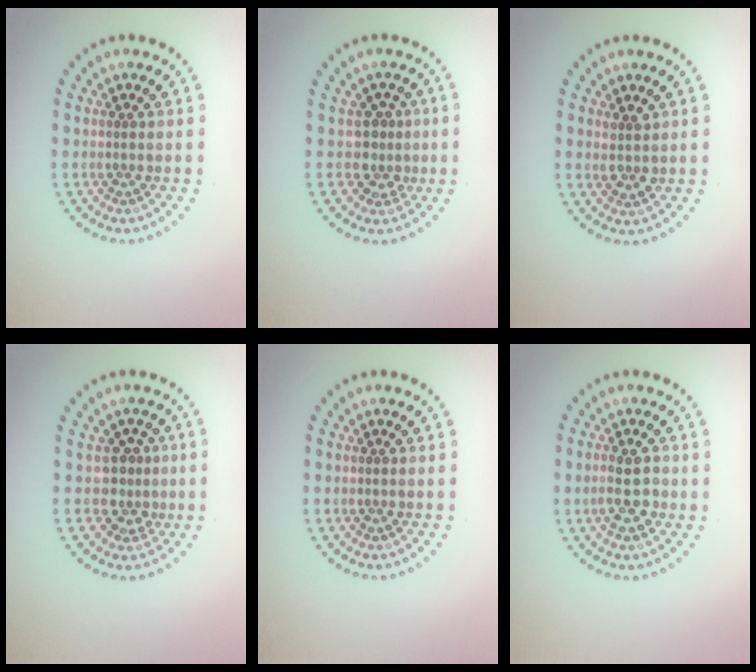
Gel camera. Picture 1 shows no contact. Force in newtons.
{"total": 2.5, "press": 1.8, "slide": 1.7}
{"total": 1.7, "press": 1.5, "slide": 0.8}
{"total": 2.5, "press": 1.8, "slide": 1.7}
{"total": 0.0}
{"total": 3.1, "press": 3.1, "slide": 0.4}